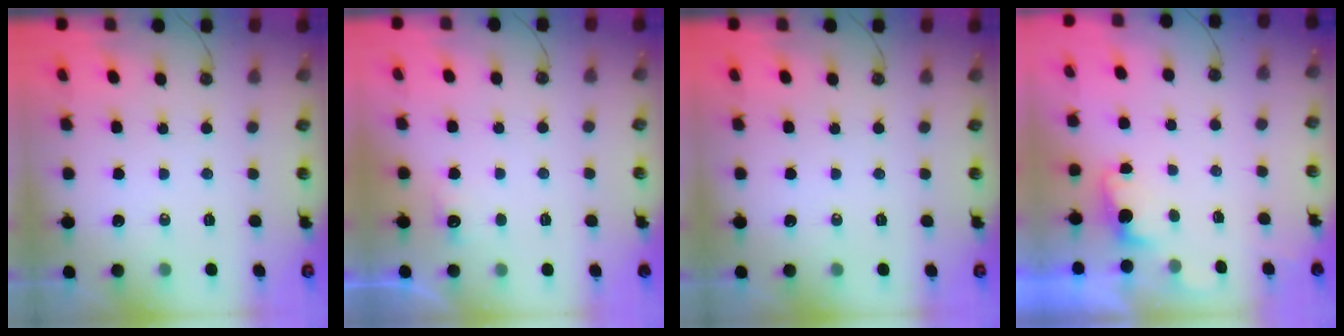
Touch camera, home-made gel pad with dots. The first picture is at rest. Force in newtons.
{"total": 2.9, "press": 2.7, "slide": 0.9}
{"total": 0.0}
{"total": 1.4, "press": 1.1, "slide": 0.8}